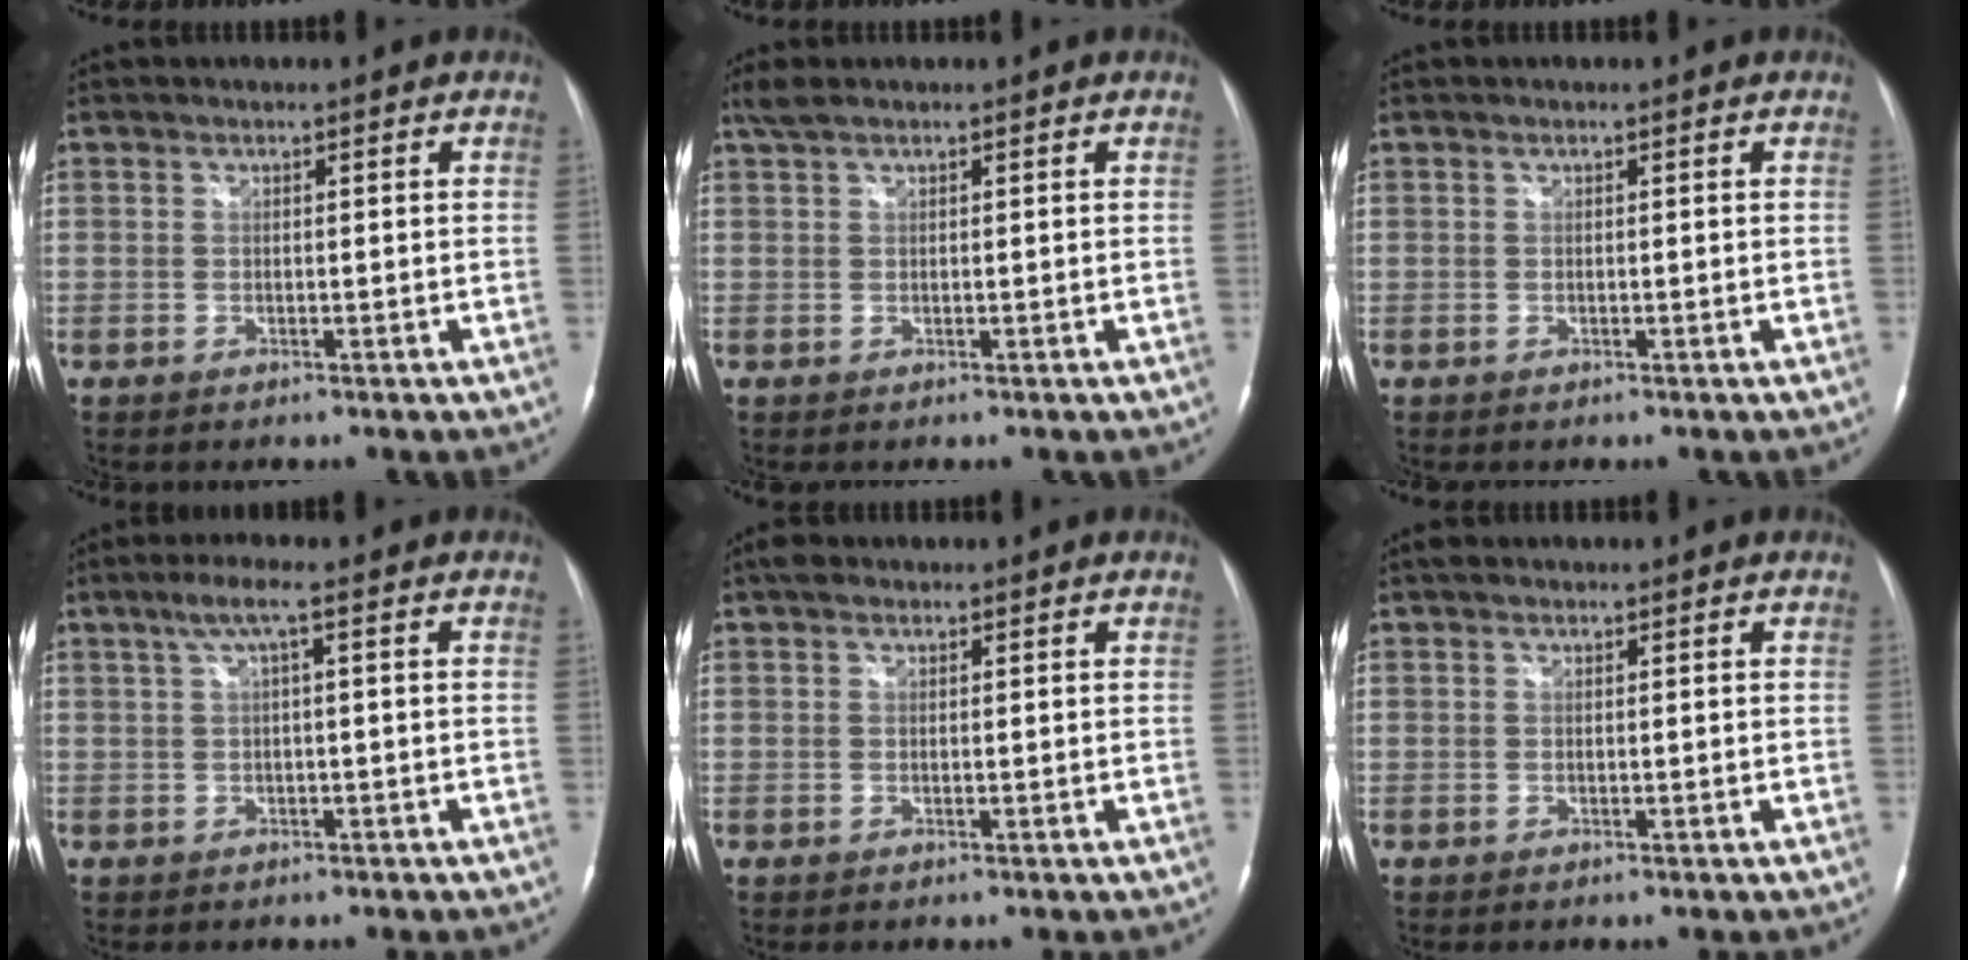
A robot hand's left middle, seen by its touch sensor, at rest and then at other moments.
{"total": 2.0, "force": [1.6, 0.3, 1.1], "torque": [-0.030, 0.018, 0.036]}
{"total": 0.0}
{"total": 3.3, "force": [1.1, -0.1, 3.1], "torque": [-0.064, 0.018, 0.023]}
{"total": 1.3, "force": [0.9, 0.7, 0.5], "torque": [-0.012, 0.016, 0.015]}
{"total": 0.5, "force": [0.5, 0.2, 0.2], "torque": [-0.006, 0.011, 0.008]}